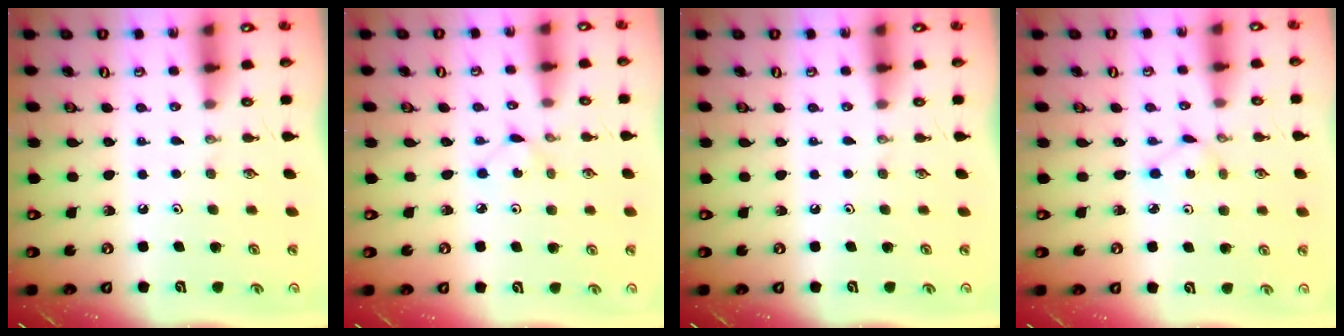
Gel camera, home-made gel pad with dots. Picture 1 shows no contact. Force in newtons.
{"total": 2.7, "press": 2.7, "slide": 0.3}
{"total": 0.0}
{"total": 2.0, "press": 2.0, "slide": 0.2}